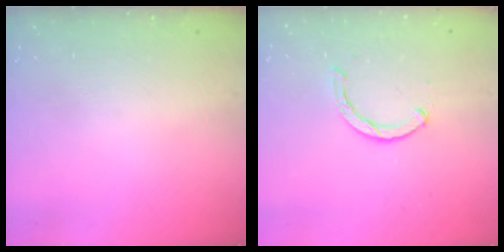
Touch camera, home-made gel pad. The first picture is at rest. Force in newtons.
{"total": 1.9, "press": 1.9, "slide": 0.3}